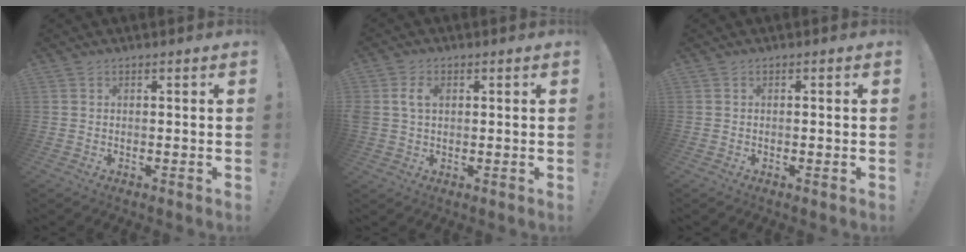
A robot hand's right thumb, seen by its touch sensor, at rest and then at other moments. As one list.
[{"total": 5.0, "force": [0.9, 3.5, 3.4], "torque": [-0.072, 0.009, 0.016]}, {"total": 0.6, "force": [-0.3, 0.1, 0.5], "torque": [-0.009, 0.002, -0.005]}]